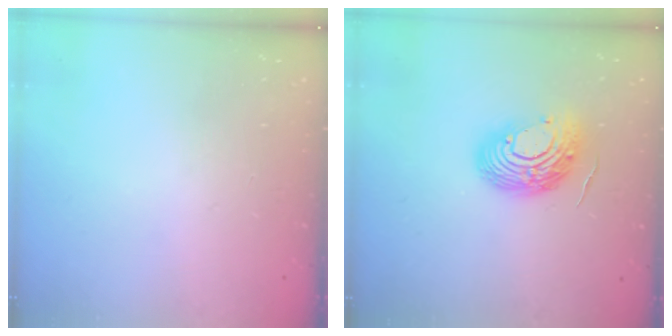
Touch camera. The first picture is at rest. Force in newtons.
{"total": 13.7, "press": 13.7, "slide": 1.6}